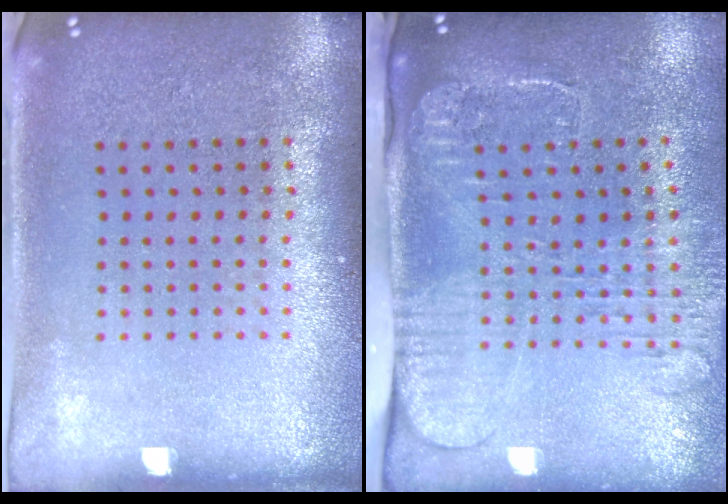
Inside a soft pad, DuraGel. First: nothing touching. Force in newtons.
{"total": 2.7, "press": 2.1, "slide": 1.7}